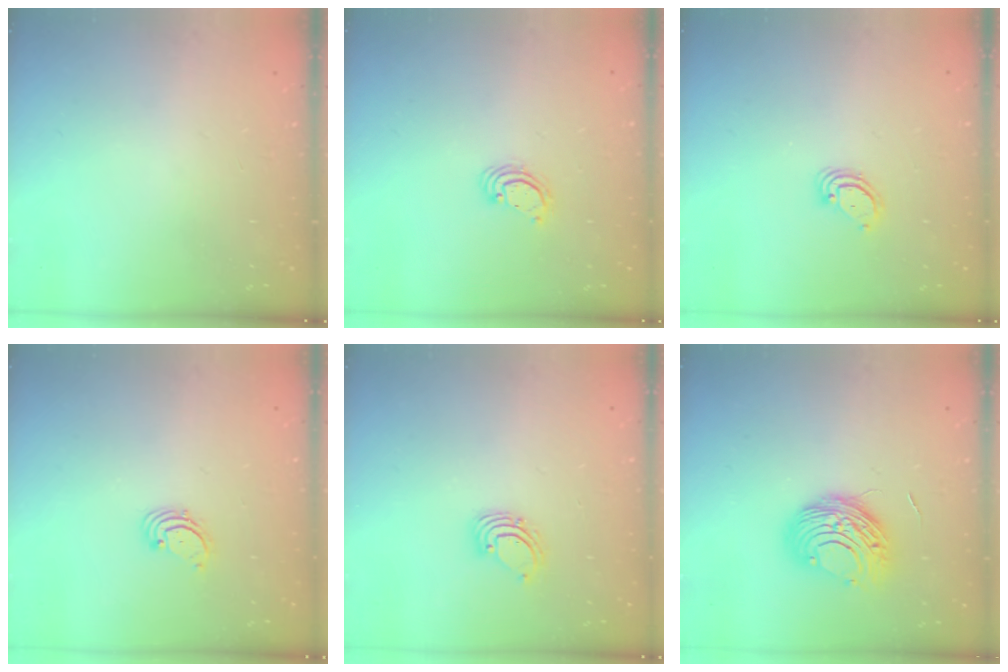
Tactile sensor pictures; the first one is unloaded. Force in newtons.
{"total": 2.2, "press": 2.2, "slide": 0.2}
{"total": 3.6, "press": 3.6, "slide": 0.2}
{"total": 1.7, "press": 1.7, "slide": 0.2}
{"total": 2.6, "press": 2.6, "slide": 0.2}
{"total": 10.4, "press": 10.3, "slide": 1.0}